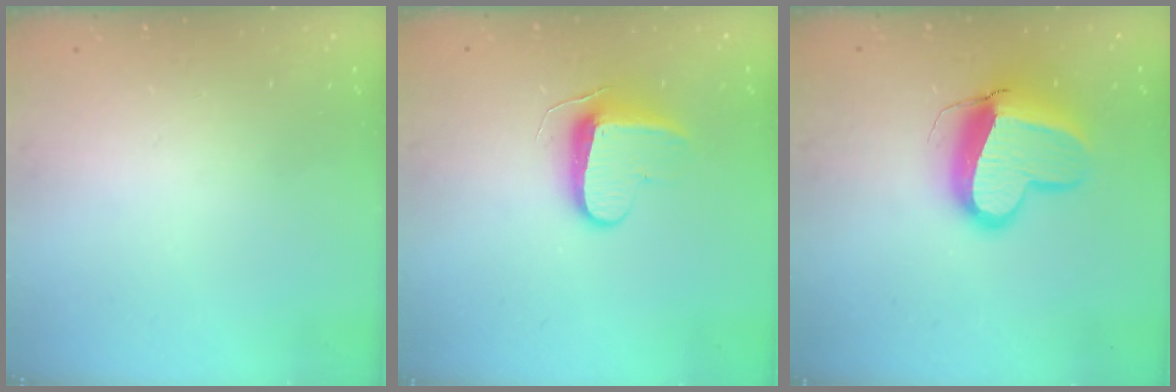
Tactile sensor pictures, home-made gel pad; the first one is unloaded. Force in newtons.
{"total": 9.1, "press": 9.1, "slide": 0.8}
{"total": 14.4, "press": 14.3, "slide": 1.6}